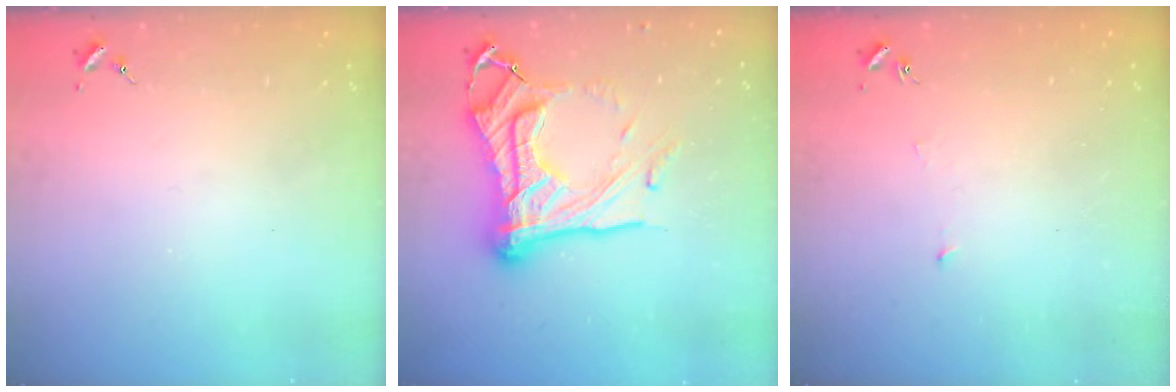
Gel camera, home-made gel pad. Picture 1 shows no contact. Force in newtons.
{"total": 26.5, "press": 26.4, "slide": 2.6}
{"total": 3.3, "press": 3.3, "slide": 0.3}